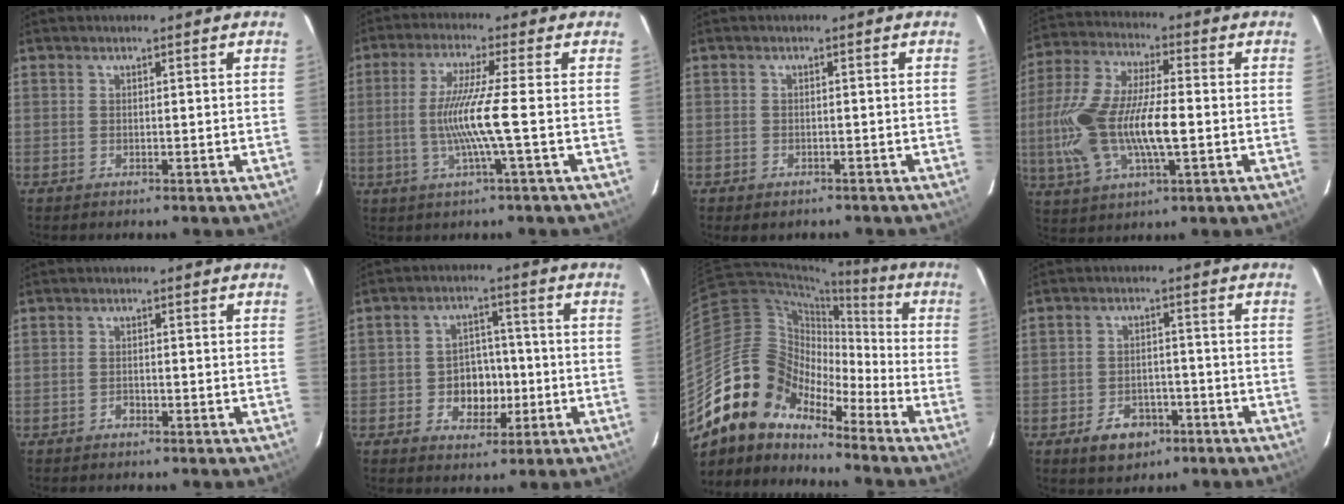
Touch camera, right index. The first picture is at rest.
{"total": 8.7, "force": [-1.6, -1.6, 8.4], "torque": [-0.167, -0.010, -0.027]}
{"total": 2.6, "force": [-1.9, 1.5, 1.0], "torque": [-0.024, -0.008, -0.026]}
{"total": 18.0, "force": [-2.6, 6.7, 16.5], "torque": [-0.346, -0.003, -0.049]}
{"total": 1.2, "force": [-0.9, 0.7, 0.4], "torque": [-0.009, 0.003, -0.016]}
{"total": 7.3, "force": [-2.0, 6.0, 3.6], "torque": [-0.077, 0.015, -0.021]}
{"total": 15.1, "force": [-12.0, 7.6, 5.0], "torque": [-0.092, 0.025, -0.237]}
{"total": 7.1, "force": [-4.1, 4.8, 3.2], "torque": [-0.078, 0.012, -0.049]}